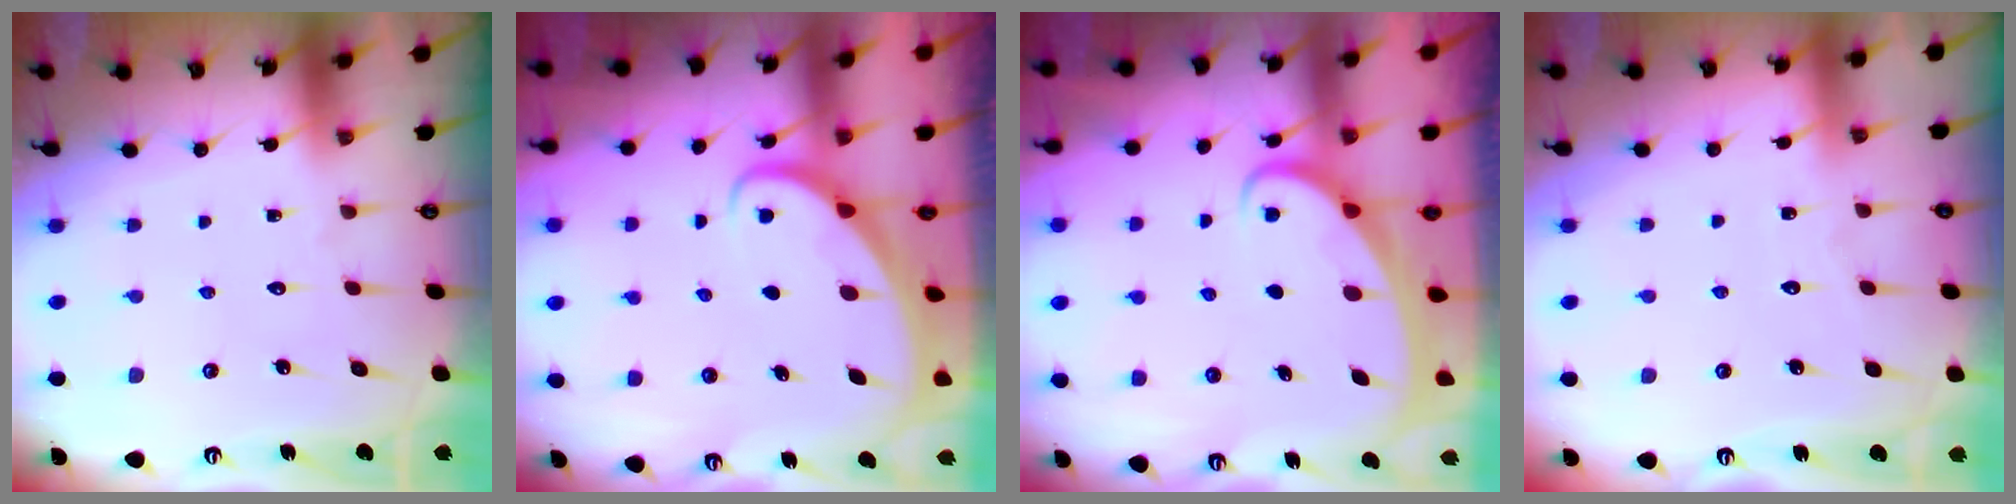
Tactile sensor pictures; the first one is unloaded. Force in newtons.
{"total": 2.2, "press": 2.2, "slide": 0.2}
{"total": 2.1, "press": 2.1, "slide": 0.0}
{"total": 1.8, "press": 1.8, "slide": 0.2}